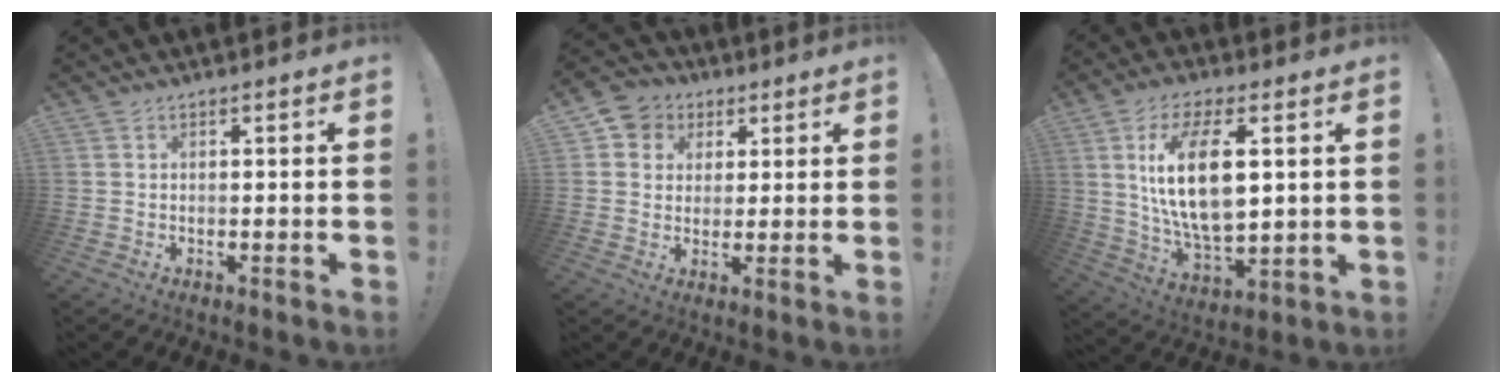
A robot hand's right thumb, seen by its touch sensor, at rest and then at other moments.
{"total": 7.0, "force": [1.9, 6.6, 1.5], "torque": [-0.021, -0.003, 0.040]}
{"total": 18.2, "force": [4.3, 8.7, 15.4], "torque": [-0.290, -0.014, 0.061]}